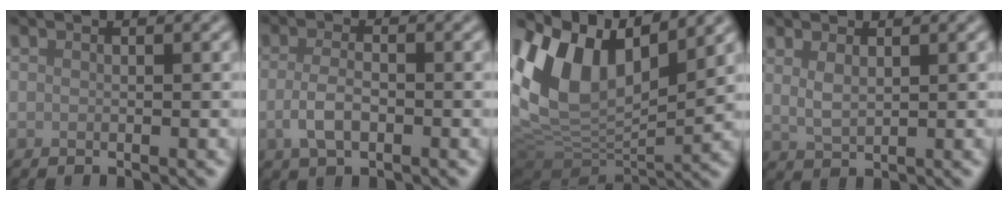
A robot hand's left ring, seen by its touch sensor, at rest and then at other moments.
{"total": 2.8, "force": [-0.8, 1.4, 2.3], "torque": [-0.049, -0.002, -0.016]}
{"total": 12.6, "force": [3.7, 7.3, 9.6], "torque": [-0.202, 0.009, 0.071]}
{"total": 1.8, "force": [0.9, 0.7, 1.3], "torque": [-0.031, -0.002, 0.024]}